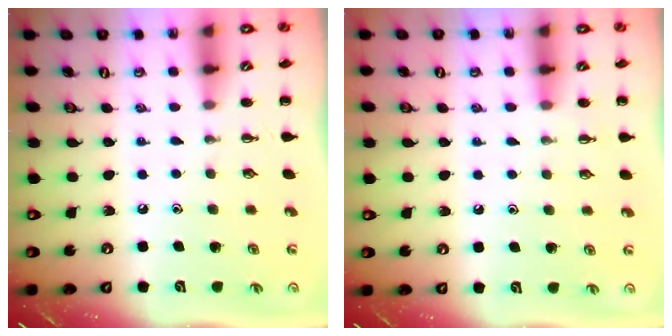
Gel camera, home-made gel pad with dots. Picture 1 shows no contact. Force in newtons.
{"total": 6.0, "press": 5.6, "slide": 2.2}